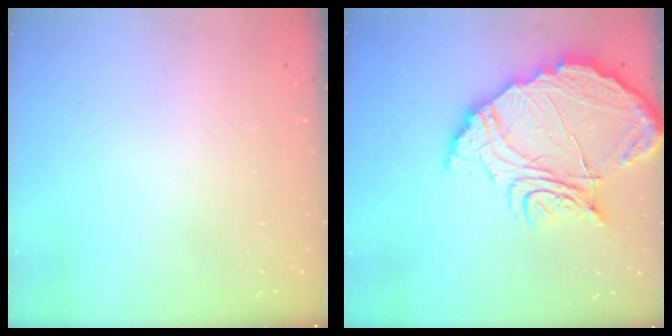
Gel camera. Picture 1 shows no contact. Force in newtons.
{"total": 19.5, "press": 19.4, "slide": 2.1}